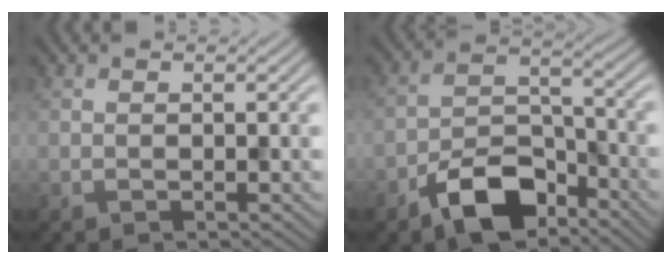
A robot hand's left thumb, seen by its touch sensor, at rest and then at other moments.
{"total": 9.4, "force": [-6.2, 4.6, 5.3], "torque": [-0.088, 0.001, -0.129]}